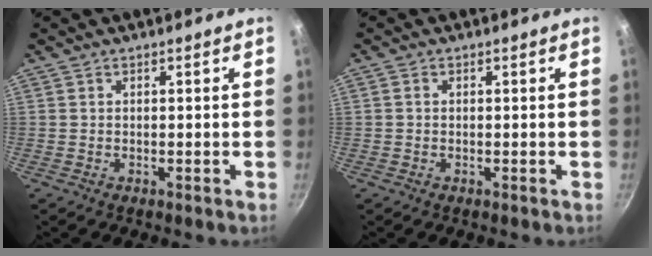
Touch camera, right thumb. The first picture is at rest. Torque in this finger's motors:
{"motor_torque": [0.04, -0.63, -0.35, 0.26, 0.05]}